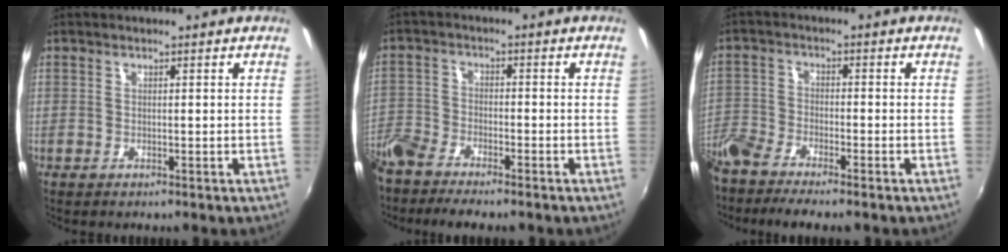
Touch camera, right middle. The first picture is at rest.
{"total": 8.3, "force": [-6.9, 2.6, 3.9], "torque": [-0.102, -0.021, -0.136]}
{"total": 8.0, "force": [-6.7, 1.7, 3.9], "torque": [-0.104, -0.022, -0.135]}